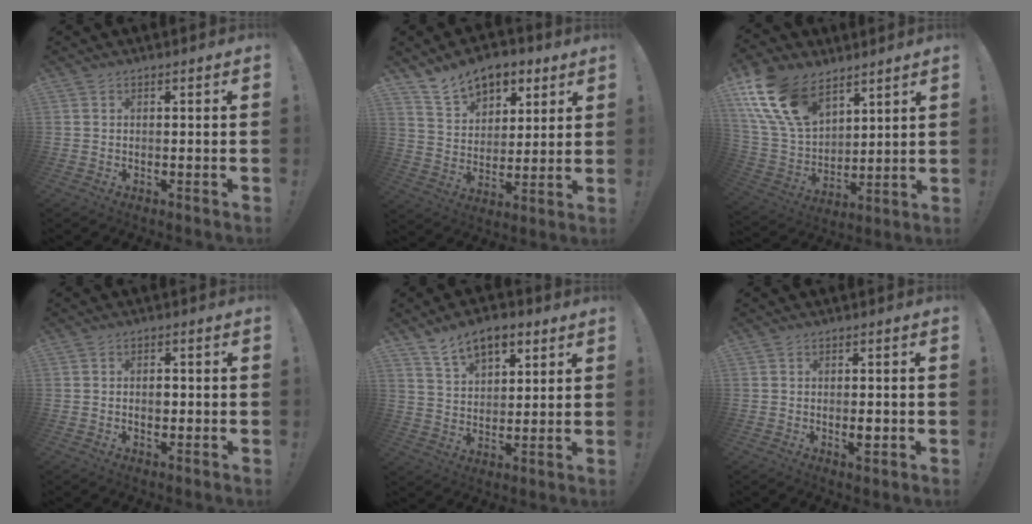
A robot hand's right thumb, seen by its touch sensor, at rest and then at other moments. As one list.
[{"total": 12.8, "force": [9.0, 7.7, 4.9], "torque": [-0.082, -0.056, 0.170]}, {"total": 18.9, "force": [11.4, 11.1, 10.2], "torque": [-0.213, -0.061, 0.216]}, {"total": 2.6, "force": [-0.6, 1.7, 1.8], "torque": [-0.017, 0.002, -0.016]}, {"total": 10.5, "force": [6.6, 6.1, 5.6], "torque": [-0.091, -0.026, 0.125]}, {"total": 3.3, "force": [-0.9, 1.9, 2.6], "torque": [-0.033, 0.004, -0.014]}]